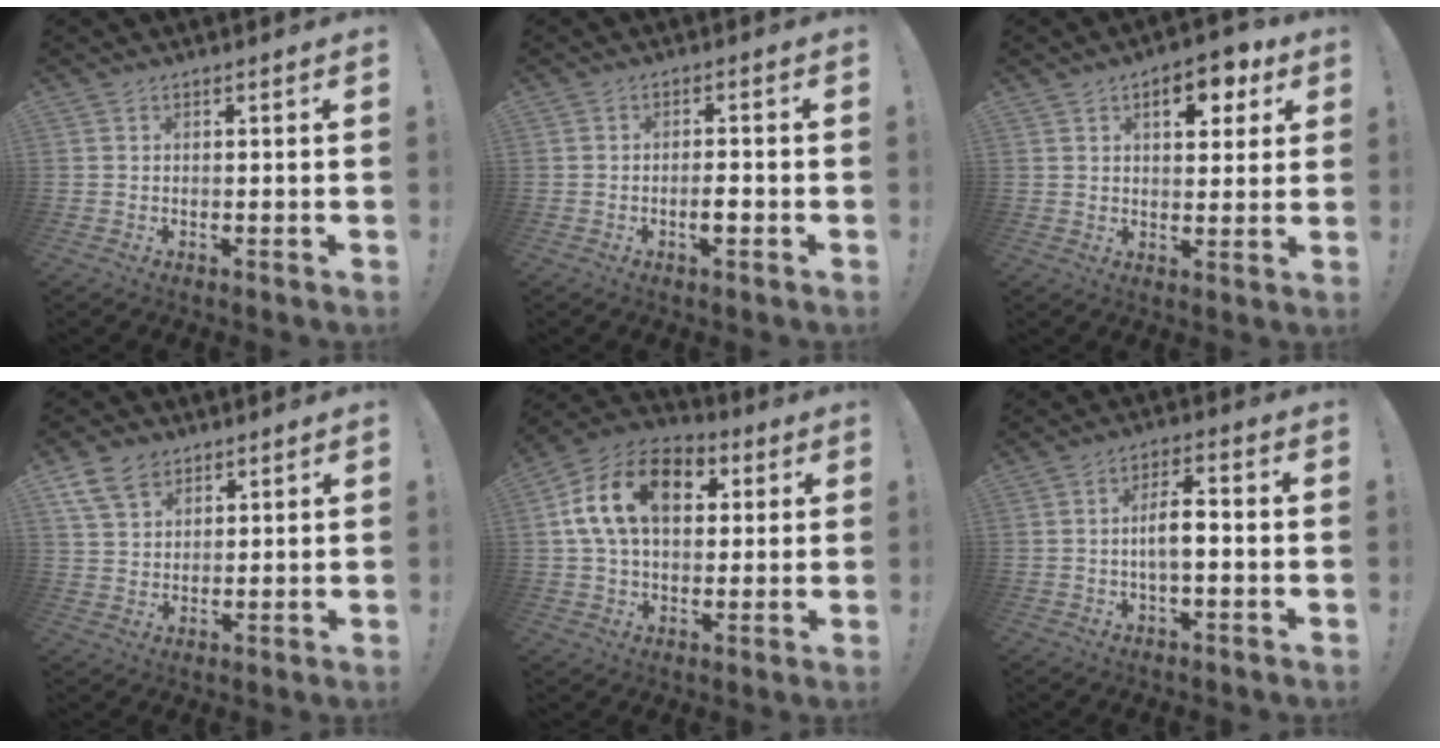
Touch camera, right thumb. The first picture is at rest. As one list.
[{"total": 3.0, "force": [-1.2, 0.9, 2.6], "torque": [-0.036, 0.006, -0.022]}, {"total": 9.0, "force": [4.0, 4.8, 6.5], "torque": [-0.078, -0.007, 0.063]}, {"total": 9.3, "force": [5.5, 6.2, 4.0], "torque": [-0.072, -0.018, 0.110]}, {"total": 18.0, "force": [5.3, 11.8, 12.5], "torque": [-0.225, 0.002, 0.095]}, {"total": 6.4, "force": [-1.0, 2.2, 5.9], "torque": [-0.109, 0.010, -0.020]}]